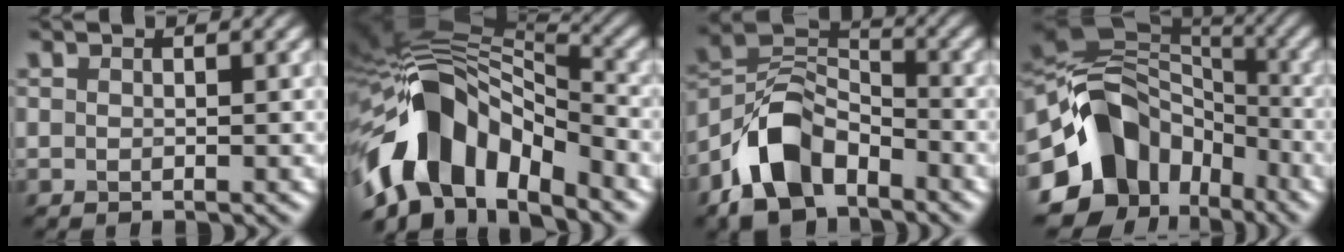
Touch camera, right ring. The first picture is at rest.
{"total": 12.8, "force": [-5.5, 7.4, 9.0], "torque": [-0.157, 0.012, -0.106]}
{"total": 7.9, "force": [-4.6, 4.6, 4.4], "torque": [-0.079, 0.006, -0.096]}
{"total": 12.5, "force": [-4.3, 9.7, 6.6], "torque": [-0.129, 0.012, -0.092]}